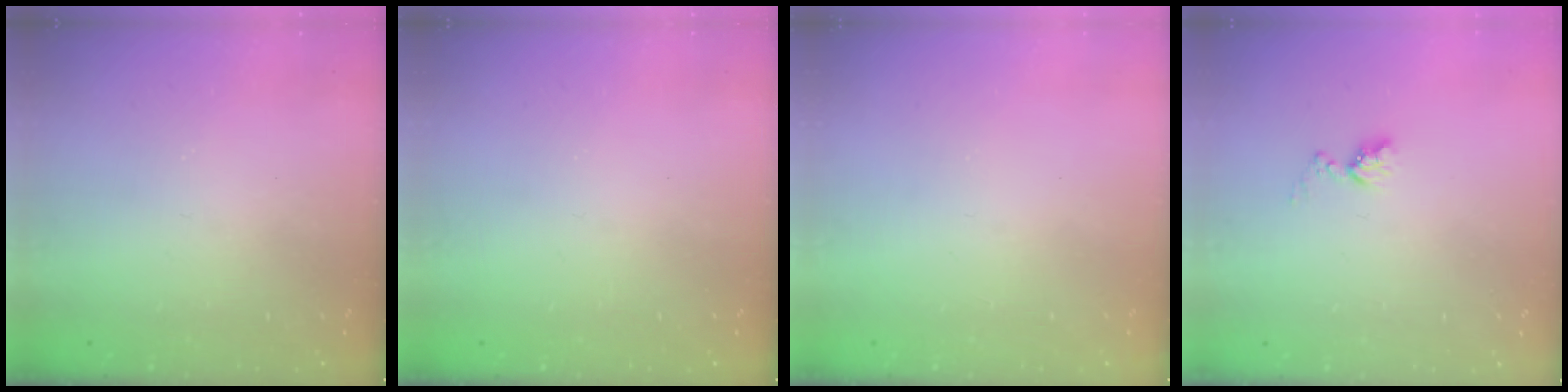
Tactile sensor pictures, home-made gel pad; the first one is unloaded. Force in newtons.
{"total": 0.0}
{"total": 0.0}
{"total": 5.0, "press": 5.0, "slide": 0.6}